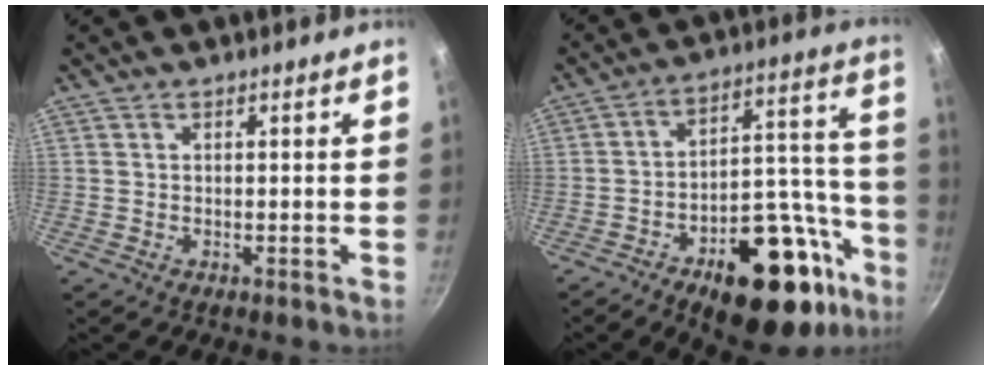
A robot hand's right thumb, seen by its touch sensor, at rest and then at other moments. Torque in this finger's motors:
{"motor_torque": [1.30, -0.54, 1.85, -0.92, 0.16]}